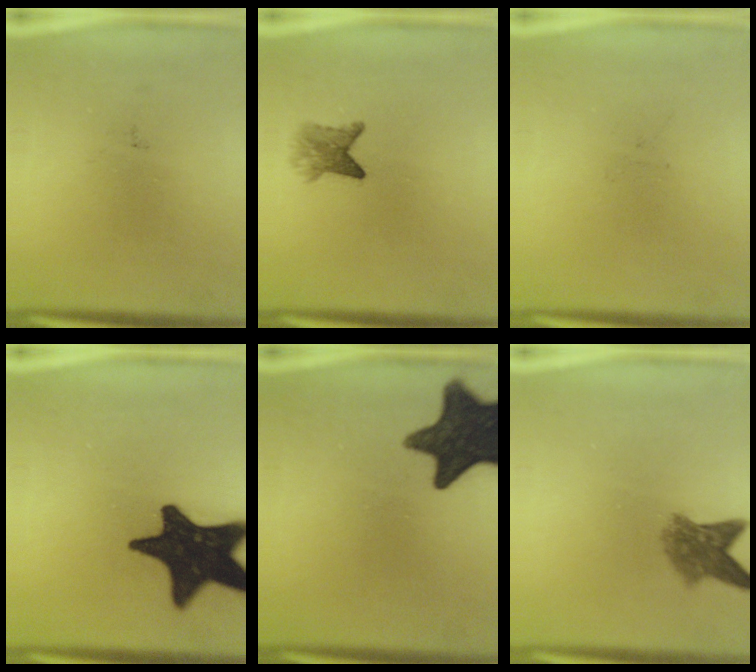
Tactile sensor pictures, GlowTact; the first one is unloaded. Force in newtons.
{"total": 3.0}
{"total": 0.0}
{"total": 19.2}
{"total": 15.5}
{"total": 4.9}